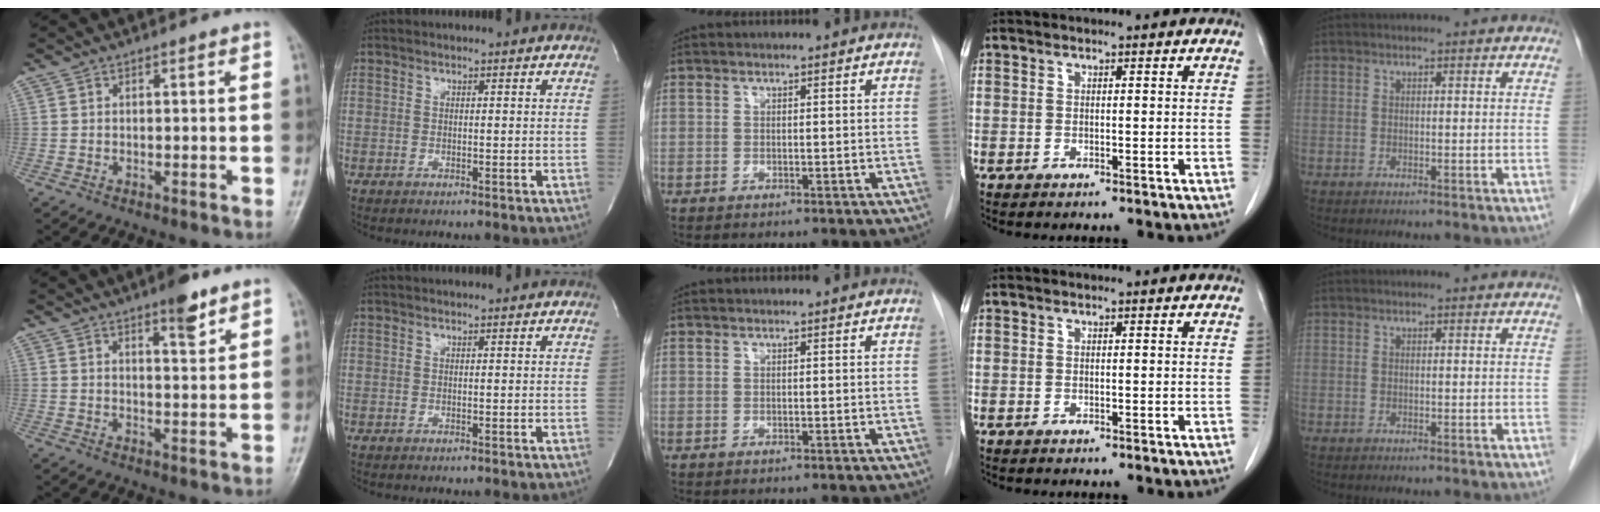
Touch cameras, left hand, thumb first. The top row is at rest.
{"thumb": {"total": 5.4, "force": [3.7, 1.4, 3.7], "torque": [-0.043, -0.024, 0.052]}}